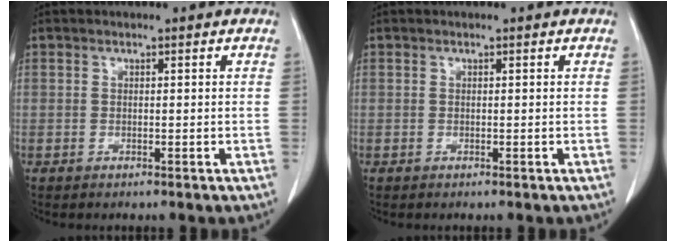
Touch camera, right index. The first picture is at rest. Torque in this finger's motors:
{"motor_torque": [0.00, 0.00, 0.00, 0.00]}